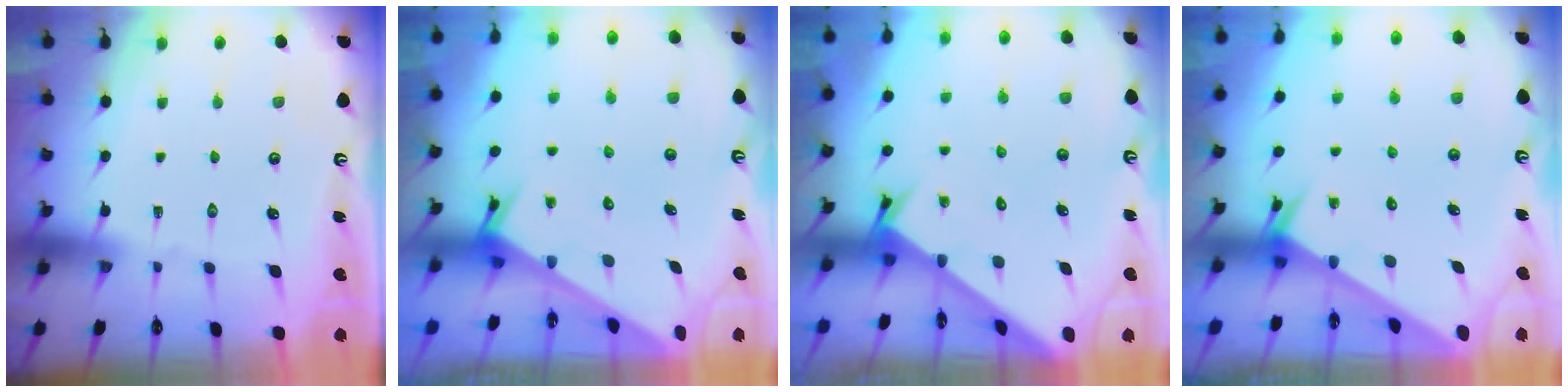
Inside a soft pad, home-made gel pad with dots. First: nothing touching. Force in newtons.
{"total": 3.1, "press": 3.1, "slide": 0.3}
{"total": 2.8, "press": 2.7, "slide": 0.3}
{"total": 2.6, "press": 2.6, "slide": 0.1}